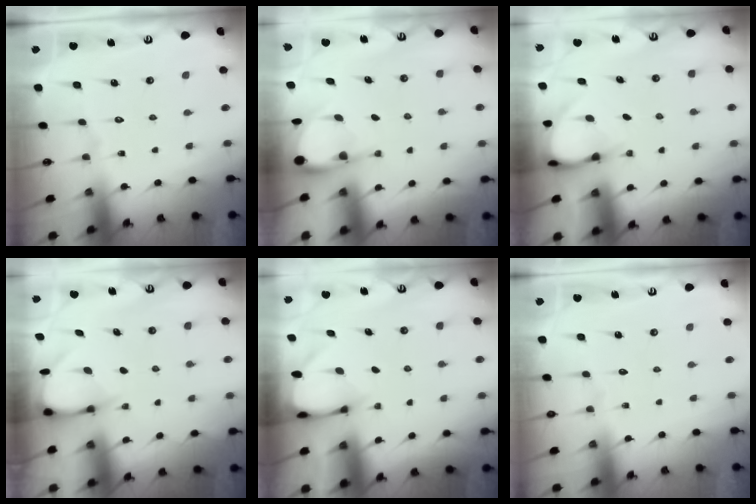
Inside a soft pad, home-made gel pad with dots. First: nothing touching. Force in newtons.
{"total": 3.9, "press": 3.9, "slide": 0.3}
{"total": 4.0, "press": 4.0, "slide": 0.4}
{"total": 3.7, "press": 3.7, "slide": 0.3}
{"total": 2.7, "press": 2.7, "slide": 0.2}
{"total": 0.0}